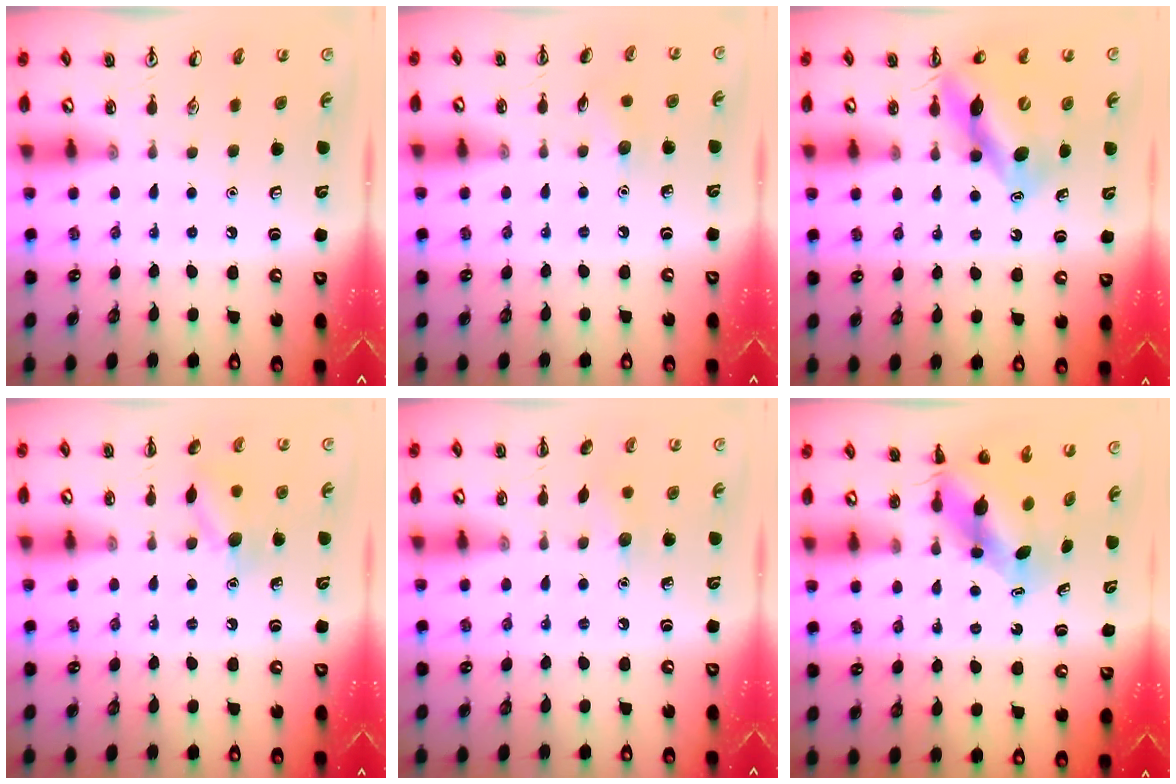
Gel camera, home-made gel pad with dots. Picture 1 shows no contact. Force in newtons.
{"total": 5.6, "press": 5.4, "slide": 1.6}
{"total": 11.7, "press": 11.2, "slide": 3.3}
{"total": 9.8, "press": 9.7, "slide": 0.9}
{"total": 5.9, "press": 5.7, "slide": 1.4}
{"total": 5.6, "press": 5.5, "slide": 1.1}